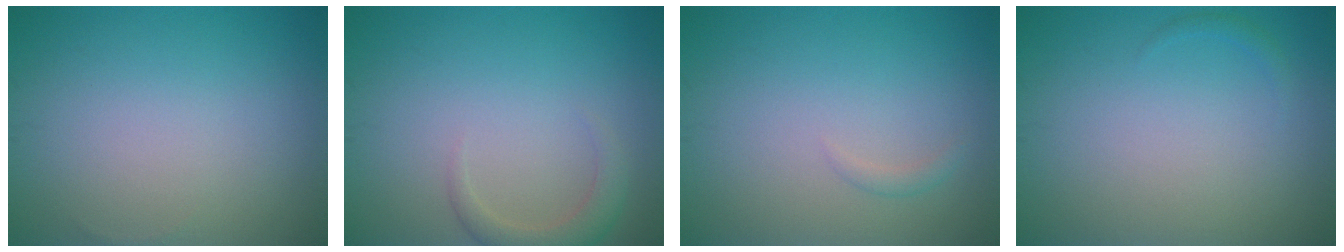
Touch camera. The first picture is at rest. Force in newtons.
{"total": 2.3, "press": 2.3, "slide": 0.2}
{"total": 0.7, "press": 0.7, "slide": 0.1}
{"total": 0.6, "press": 0.6, "slide": 0.1}